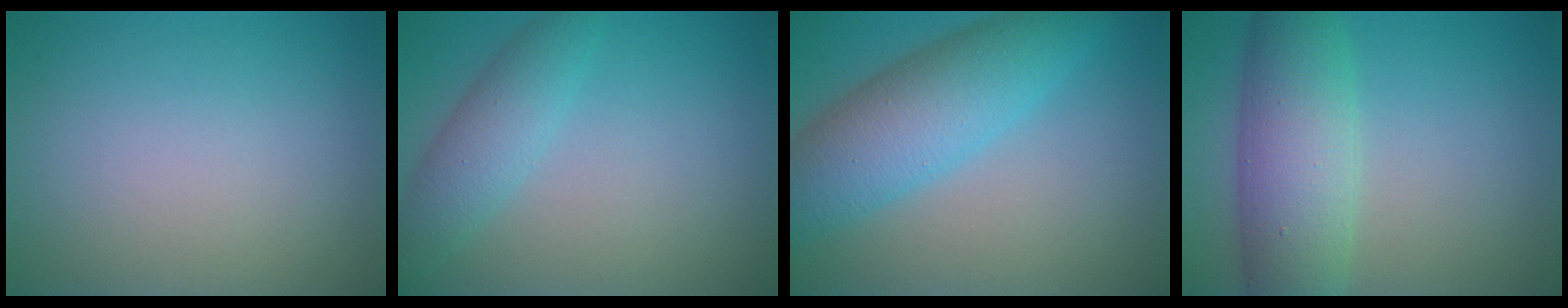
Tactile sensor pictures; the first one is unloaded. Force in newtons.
{"total": 3.3, "press": 3.3, "slide": 0.1}
{"total": 7.1, "press": 7.1, "slide": 0.1}
{"total": 7.1, "press": 7.1, "slide": 0.2}